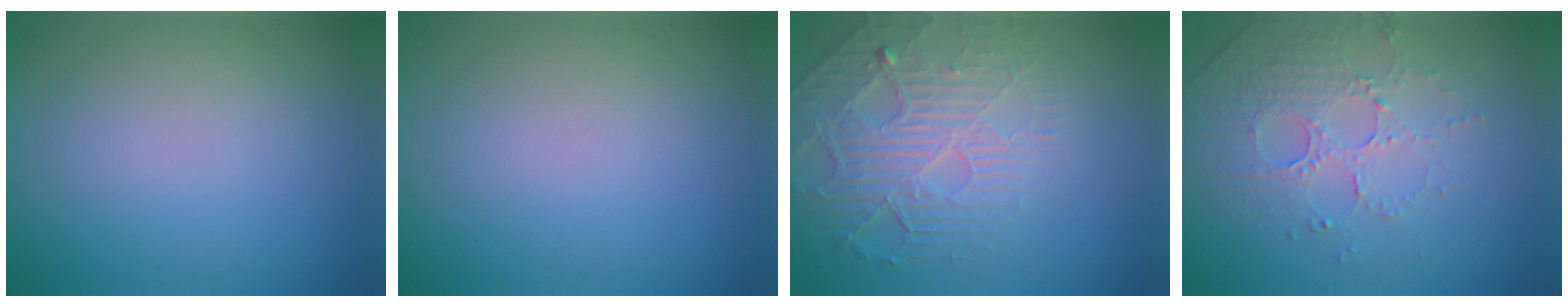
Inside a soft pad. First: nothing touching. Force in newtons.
{"total": 0.0}
{"total": 4.8, "press": 4.3, "slide": 2.1}
{"total": 5.0, "press": 3.4, "slide": 3.6}